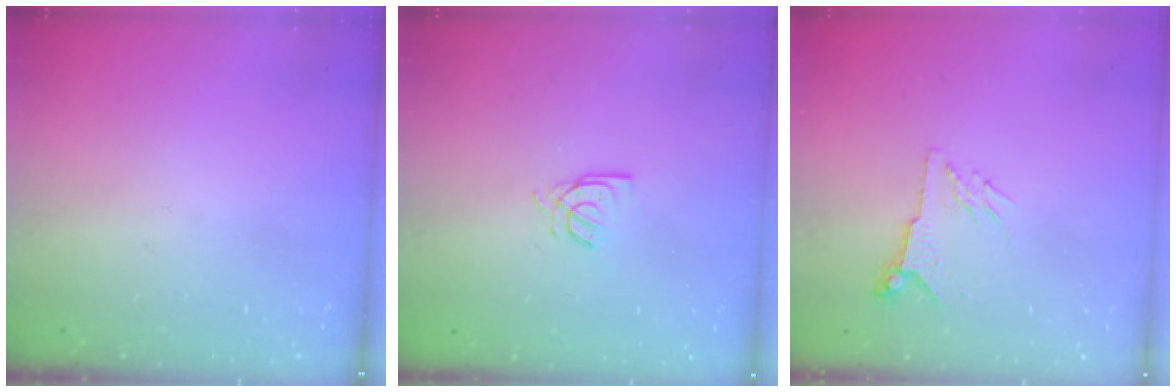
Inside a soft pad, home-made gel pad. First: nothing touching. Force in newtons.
{"total": 5.0, "press": 5.0, "slide": 0.4}
{"total": 5.1, "press": 5.1, "slide": 0.8}